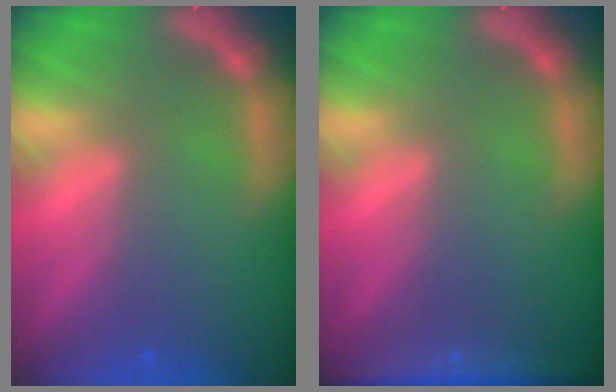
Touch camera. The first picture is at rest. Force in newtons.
{"total": 4.4}